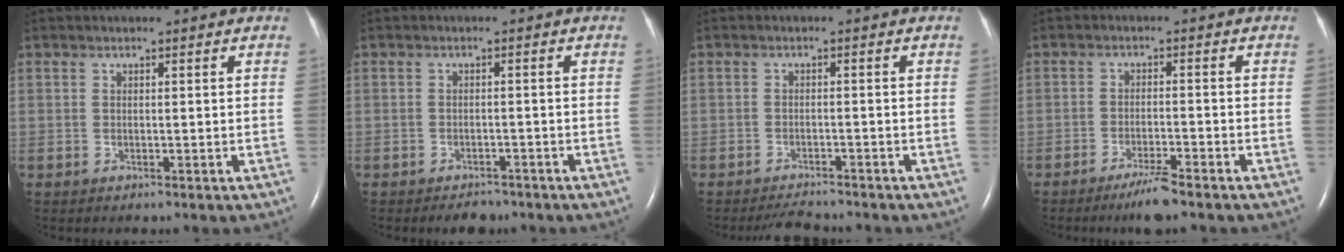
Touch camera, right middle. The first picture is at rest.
{"total": 2.7, "force": [-2.3, 1.2, 0.8], "torque": [-0.018, 0.000, -0.029]}
{"total": 3.4, "force": [-3.3, 0.4, 0.6], "torque": [-0.016, -0.012, -0.053]}
{"total": 4.2, "force": [-3.3, 0.0, 2.6], "torque": [-0.054, -0.009, -0.060]}